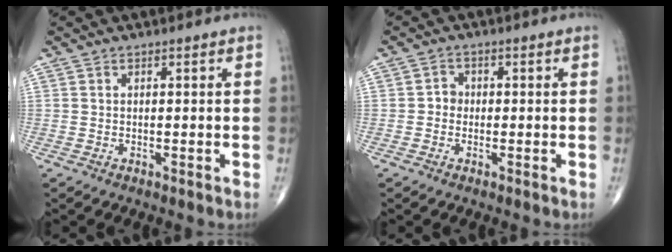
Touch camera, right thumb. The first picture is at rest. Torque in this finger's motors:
{"motor_torque": [-0.07, -0.11, 0.51, 0.06, -0.01]}